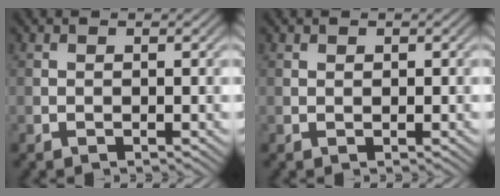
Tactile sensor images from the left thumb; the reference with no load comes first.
{"total": 0.5, "force": [0.3, 0.4, 0.2], "torque": [0.000, -0.002, 0.005]}